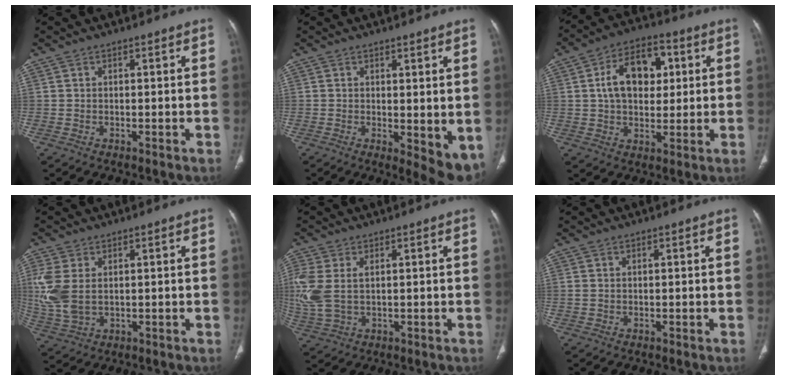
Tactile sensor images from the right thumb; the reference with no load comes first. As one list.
[{"total": 6.8, "force": [-0.2, 2.6, 6.3], "torque": [-0.080, -0.019, 0.005]}, {"total": 12.9, "force": [2.5, 8.4, 9.4], "torque": [-0.124, 0.011, 0.036]}, {"total": 8.6, "force": [1.4, 5.4, 6.6], "torque": [-0.171, -0.003, 0.039]}, {"total": 8.8, "force": [1.3, 5.3, 7.0], "torque": [-0.195, 0.007, 0.037]}, {"total": 0.7, "force": [0.1, 0.5, 0.4], "torque": [-0.011, 0.002, 0.004]}]